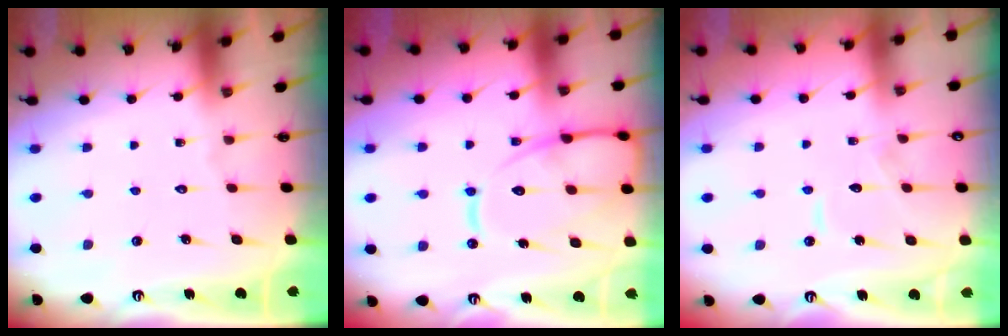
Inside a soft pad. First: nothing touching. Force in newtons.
{"total": 15.3, "press": 15.2, "slide": 1.6}
{"total": 6.2, "press": 6.2, "slide": 0.6}